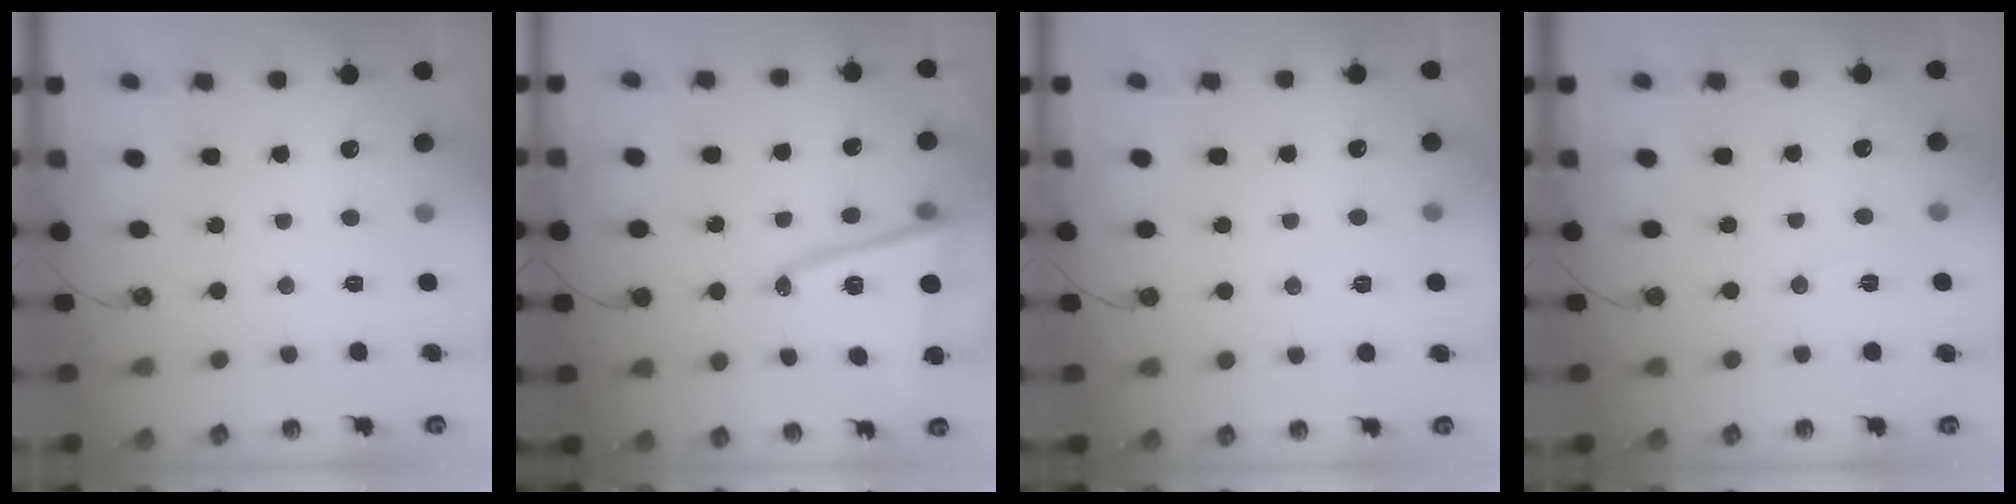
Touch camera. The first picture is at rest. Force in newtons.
{"total": 14.0, "press": 13.9, "slide": 1.3}
{"total": 7.3, "press": 5.8, "slide": 4.4}
{"total": 6.3, "press": 4.5, "slide": 4.4}